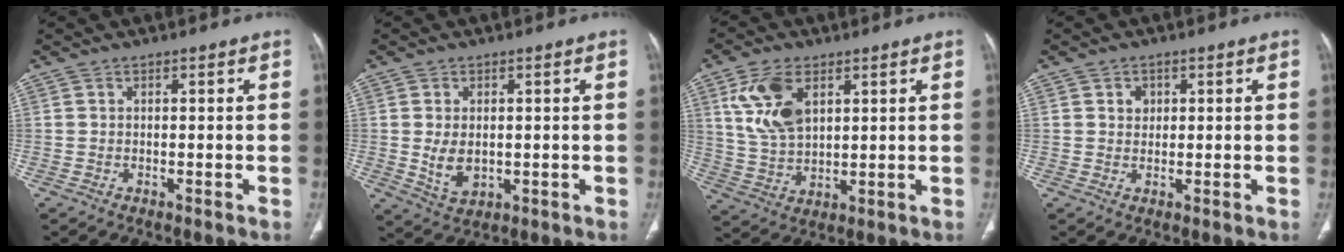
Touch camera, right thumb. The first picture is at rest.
{"total": 5.5, "force": [0.0, 3.7, 4.1], "torque": [-0.066, -0.011, 0.013]}
{"total": 10.9, "force": [4.4, 6.3, 7.8], "torque": [-0.146, -0.011, 0.094]}
{"total": 2.1, "force": [0.7, 1.8, 0.8], "torque": [-0.003, -0.003, 0.012]}